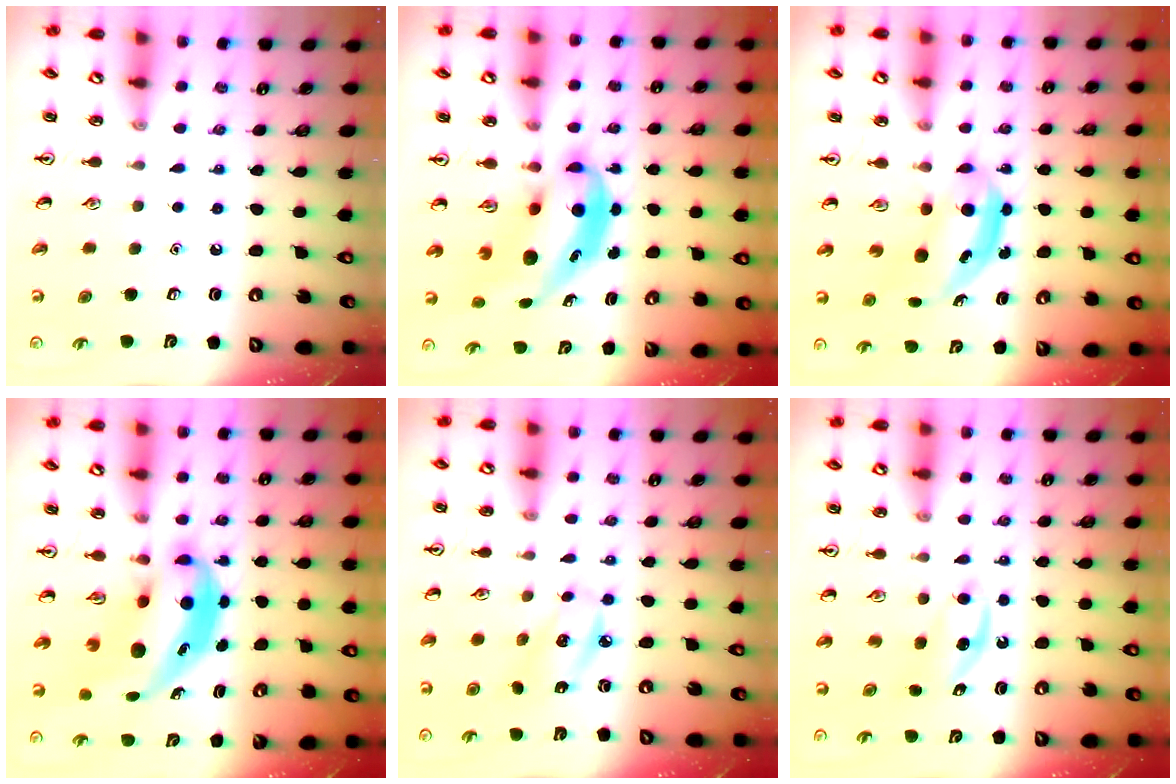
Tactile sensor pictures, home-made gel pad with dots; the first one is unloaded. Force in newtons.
{"total": 8.0, "press": 7.8, "slide": 2.1}
{"total": 5.1, "press": 5.0, "slide": 0.6}
{"total": 7.4, "press": 7.2, "slide": 1.7}
{"total": 6.5, "press": 6.4, "slide": 1.3}
{"total": 4.1, "press": 3.8, "slide": 1.3}